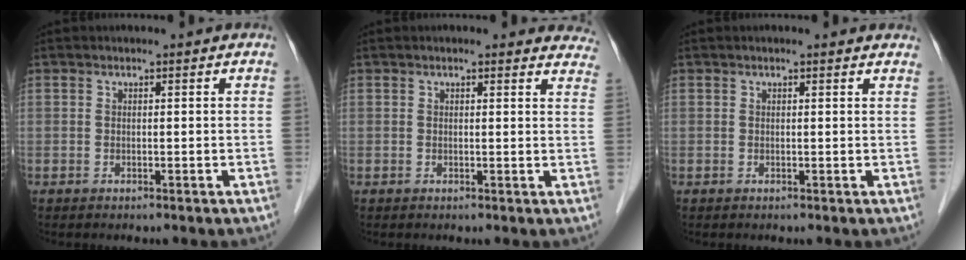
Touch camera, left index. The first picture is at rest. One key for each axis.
{"total": 8.3, "fx": 7.7, "fy": 2.2, "fz": 2.4, "tx": 0.002, "ty": -0.005, "tz": 0.055}
{"total": 2.7, "fx": 2.4, "fy": 0.5, "fz": 1.1, "tx": -0.016, "ty": 0.012, "tz": 0.018}